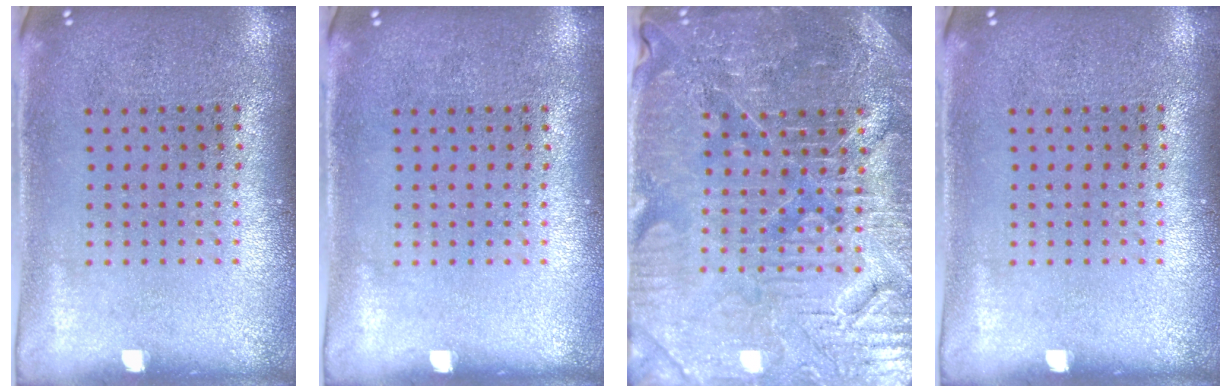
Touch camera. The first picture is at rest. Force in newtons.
{"total": 0.0}
{"total": 4.6, "press": 4.4, "slide": 1.4}
{"total": 0.0}